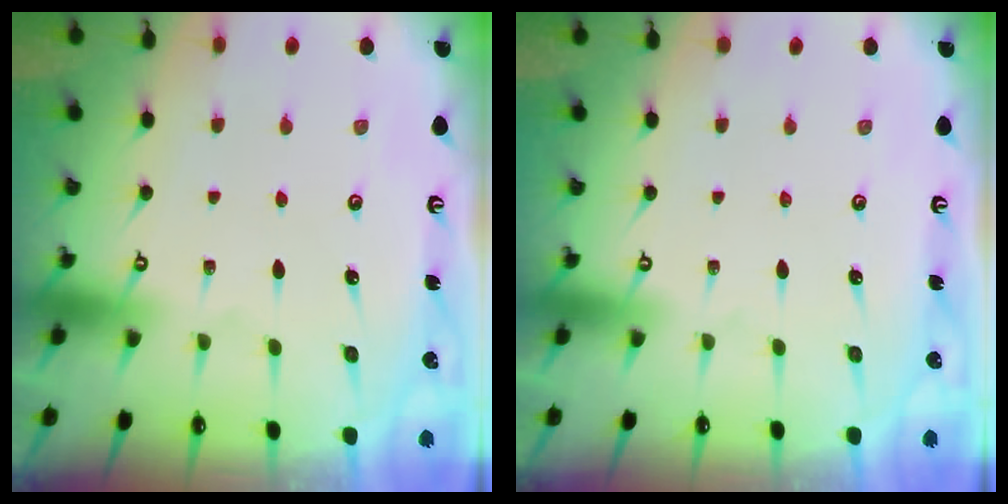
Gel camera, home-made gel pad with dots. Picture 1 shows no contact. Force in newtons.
{"total": 0.0}